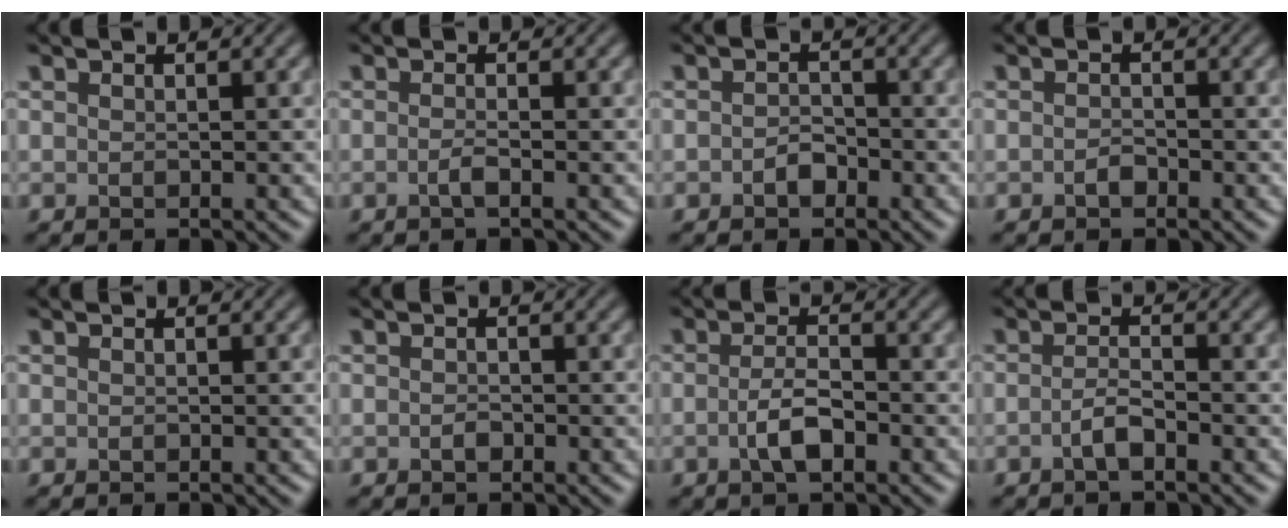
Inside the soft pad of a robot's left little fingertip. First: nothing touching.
{"total": 1.2, "force": [-0.4, 0.3, 1.0], "torque": [-0.017, 0.001, -0.012]}
{"total": 1.4, "force": [-0.6, 1.0, 0.7], "torque": [-0.013, 0.001, -0.013]}
{"total": 0.9, "force": [-0.5, 0.5, 0.5], "torque": [-0.010, -0.001, -0.010]}
{"total": 0.0}
{"total": 0.6, "force": [-0.3, 0.4, 0.4], "torque": [-0.007, 0.000, -0.005]}
{"total": 2.7, "force": [-0.9, 1.0, 2.3], "torque": [-0.048, 0.000, -0.020]}
{"total": 1.6, "force": [-0.8, 0.4, 1.4], "torque": [-0.028, 0.004, -0.019]}